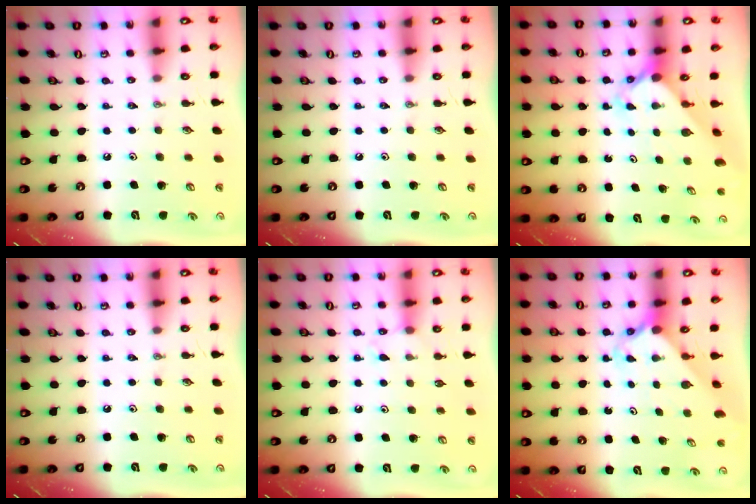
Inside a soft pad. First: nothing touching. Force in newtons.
{"total": 0.0}
{"total": 2.3, "press": 2.3, "slide": 0.1}
{"total": 0.0}
{"total": 5.5, "press": 5.5, "slide": 0.5}
{"total": 2.3, "press": 2.3, "slide": 0.1}